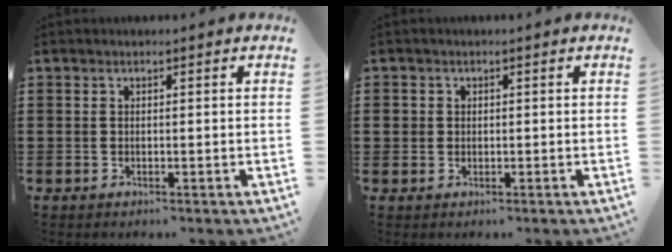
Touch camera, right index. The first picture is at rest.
{"total": 1.3, "force": [0.3, 1.2, 0.4], "torque": [-0.012, 0.004, 0.006]}